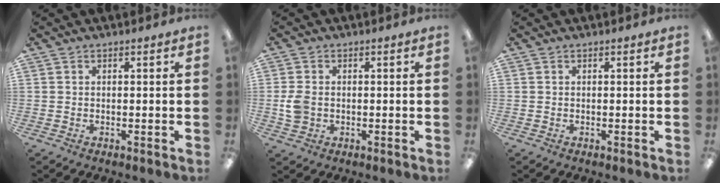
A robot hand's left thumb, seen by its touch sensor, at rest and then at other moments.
{"total": 4.2, "force": [-0.3, 3.3, 2.6], "torque": [-0.059, 0.003, -0.008]}
{"total": 0.0}